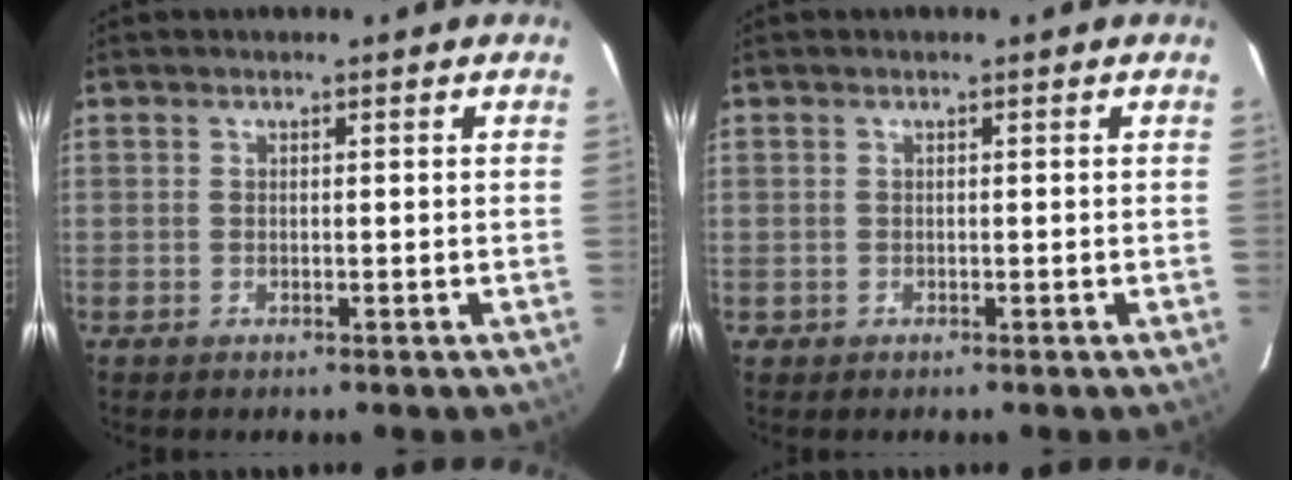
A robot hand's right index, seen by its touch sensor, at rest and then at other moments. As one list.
[{"total": 1.0, "force": [-0.3, 1.0, 0.0], "torque": [0.000, 0.003, -0.002]}]